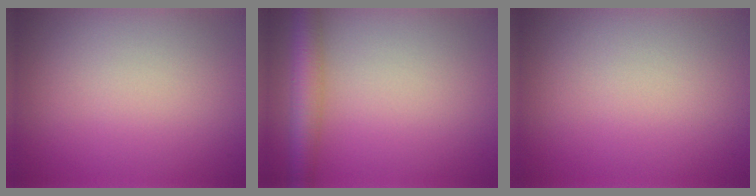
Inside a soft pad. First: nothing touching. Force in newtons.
{"total": 4.4, "press": 4.4, "slide": 0.1}
{"total": 0.0}